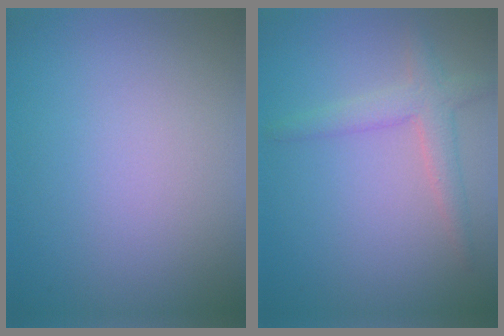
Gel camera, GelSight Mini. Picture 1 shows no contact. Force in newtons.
{"total": 2.8, "press": 2.8, "slide": 0.2}